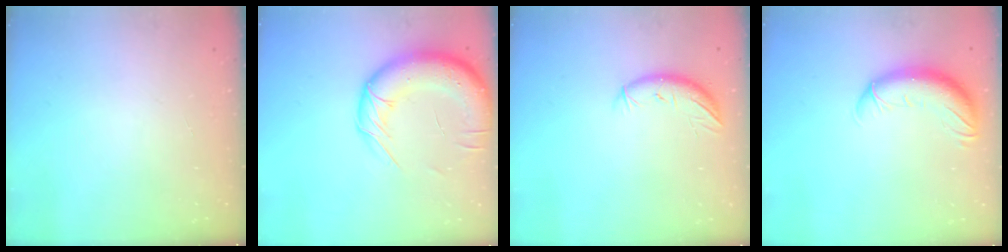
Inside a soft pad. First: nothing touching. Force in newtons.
{"total": 17.4, "press": 16.9, "slide": 3.9}
{"total": 7.6, "press": 7.5, "slide": 1.3}
{"total": 11.5, "press": 11.3, "slide": 2.4}